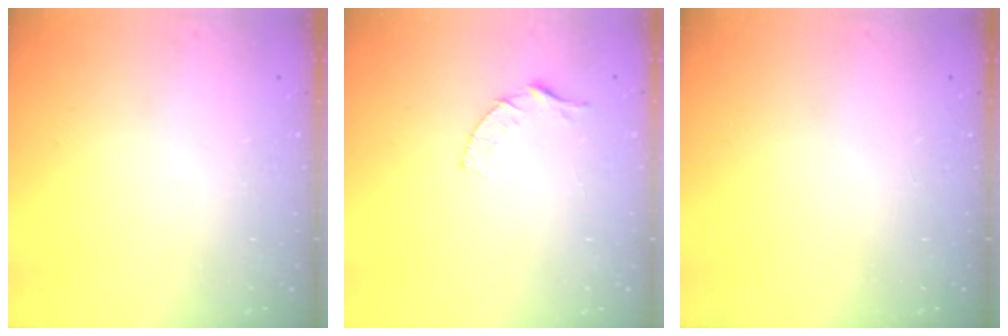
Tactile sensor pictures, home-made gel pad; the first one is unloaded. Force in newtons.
{"total": 4.1, "press": 4.0, "slide": 0.4}
{"total": 0.0}